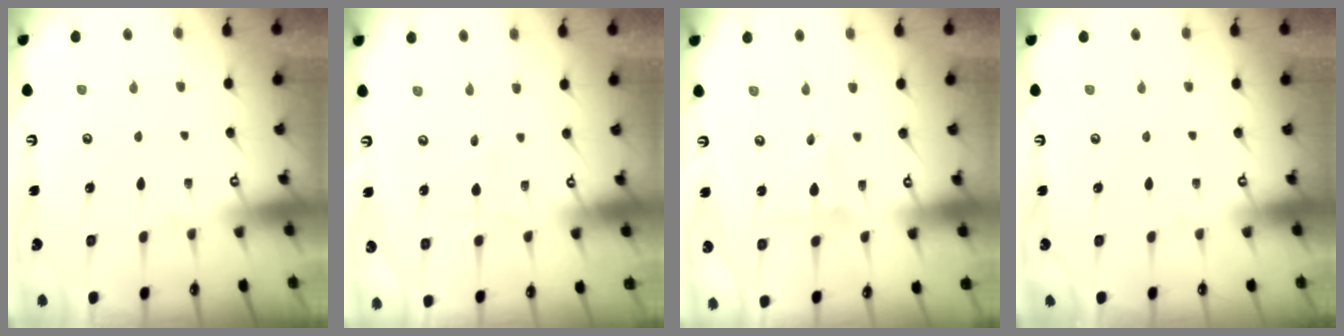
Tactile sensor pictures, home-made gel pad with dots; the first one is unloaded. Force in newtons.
{"total": 1.5, "press": 1.5, "slide": 0.2}
{"total": 3.4, "press": 3.4, "slide": 0.4}
{"total": 0.0}